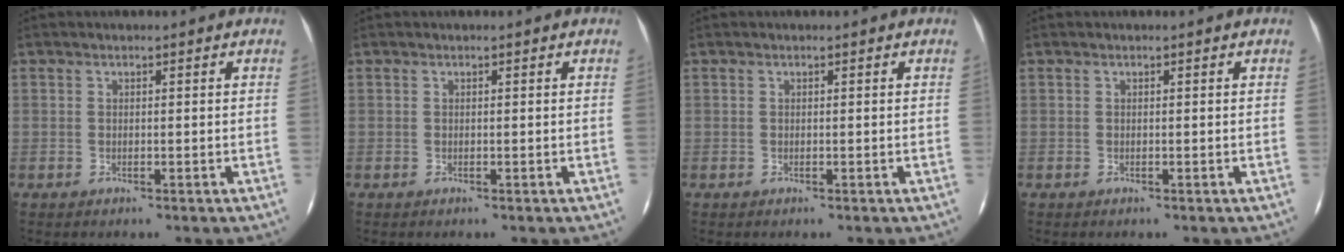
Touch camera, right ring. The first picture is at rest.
{"total": 0.0}
{"total": 0.0}
{"total": 0.0}